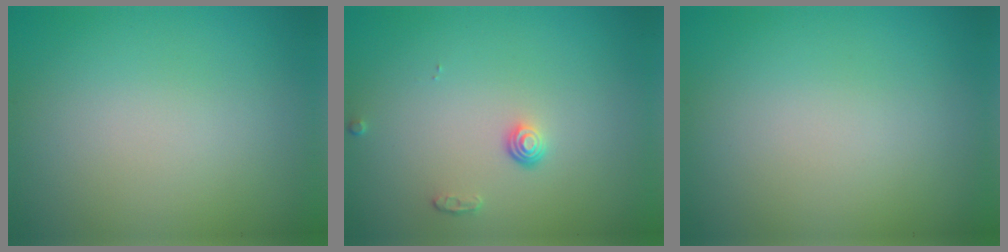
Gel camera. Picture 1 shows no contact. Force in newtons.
{"total": 1.1, "press": 0.8, "slide": 0.8}
{"total": 0.0}